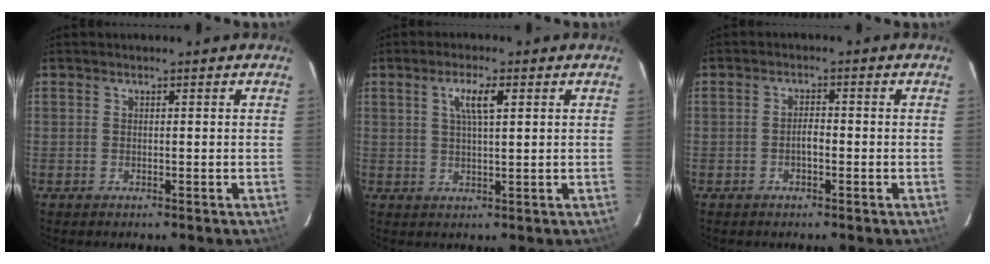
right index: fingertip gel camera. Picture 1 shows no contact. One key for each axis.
{"total": 4.4, "fx": 1.7, "fy": 0.8, "fz": 4.0, "tx": -0.075, "ty": 0.004, "tz": 0.030}
{"total": 1.8, "fx": -0.8, "fy": 0.7, "fz": 1.4, "tx": -0.027, "ty": 0.007, "tz": -0.015}